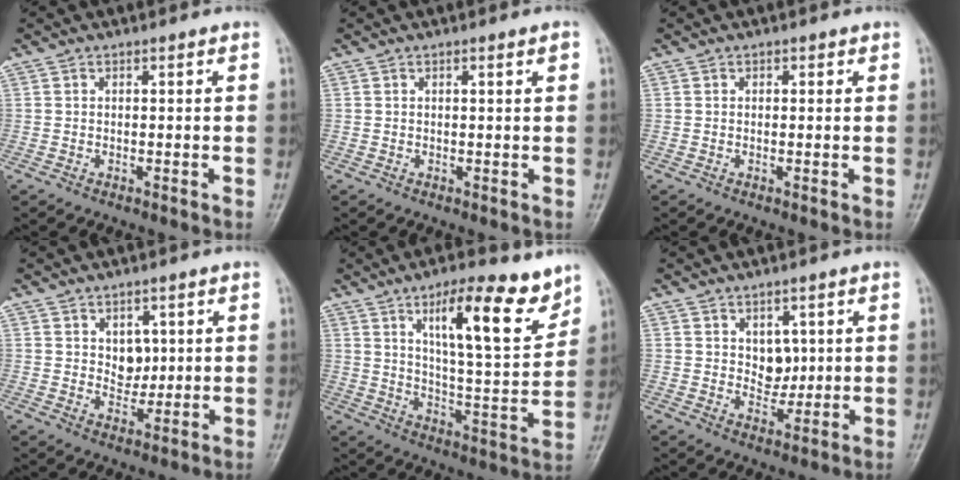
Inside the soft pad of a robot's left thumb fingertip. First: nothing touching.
{"total": 1.1, "force": [0.5, 0.1, 1.0], "torque": [-0.018, 0.000, 0.007]}
{"total": 0.7, "force": [0.3, 0.5, 0.3], "torque": [0.005, 0.000, 0.001]}
{"total": 4.5, "force": [1.3, 3.3, 2.7], "torque": [-0.016, -0.012, 0.026]}
{"total": 16.1, "force": [9.5, 4.5, 12.2], "torque": [-0.158, -0.056, 0.153]}
{"total": 4.7, "force": [1.4, 3.4, 2.9], "torque": [-0.019, -0.013, 0.027]}